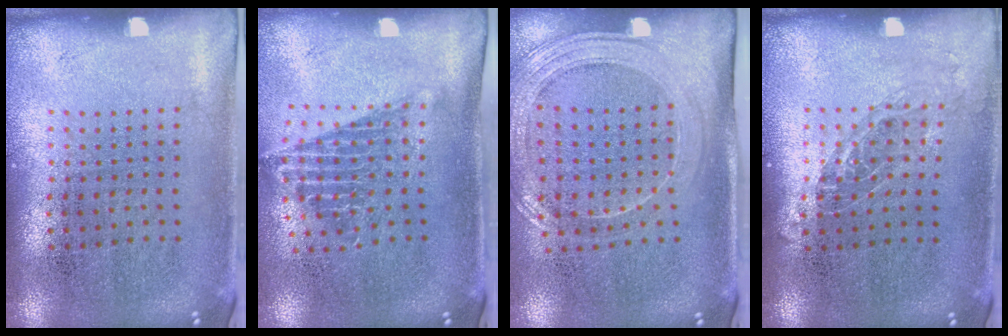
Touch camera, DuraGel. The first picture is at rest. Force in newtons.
{"total": 1.4, "press": 1.1, "slide": 0.9}
{"total": 1.9, "press": 1.7, "slide": 1.0}
{"total": 1.0, "press": 0.9, "slide": 0.5}